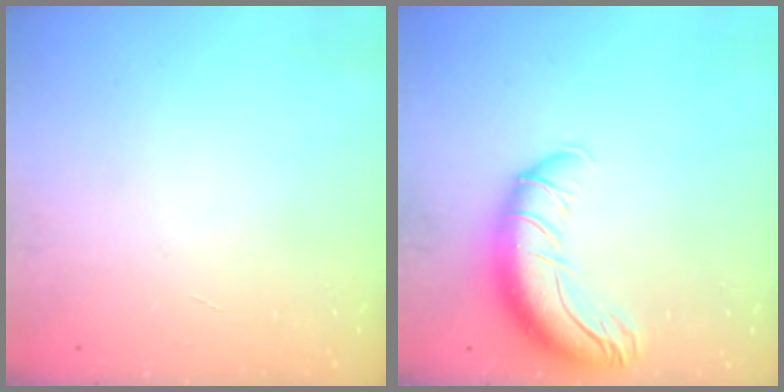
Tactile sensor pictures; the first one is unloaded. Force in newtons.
{"total": 13.1, "press": 12.7, "slide": 3.1}